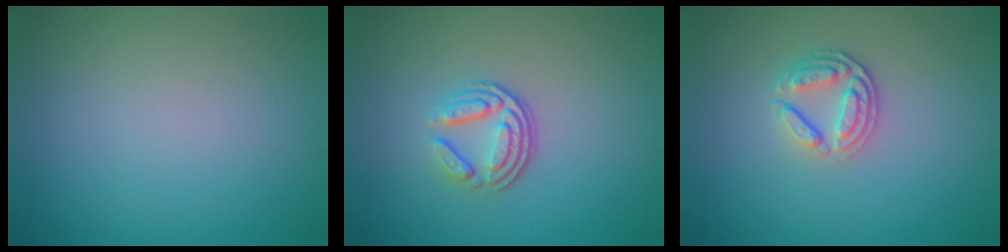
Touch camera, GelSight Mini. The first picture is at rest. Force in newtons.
{"total": 3.7, "press": 2.6, "slide": 2.7}
{"total": 2.7, "press": 2.4, "slide": 1.2}